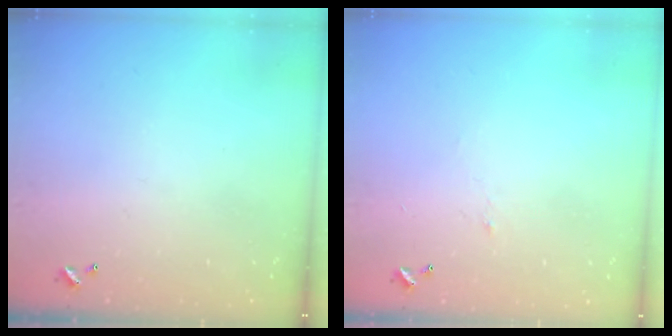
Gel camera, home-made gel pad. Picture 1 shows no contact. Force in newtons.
{"total": 0.9, "press": 0.6, "slide": 0.6}